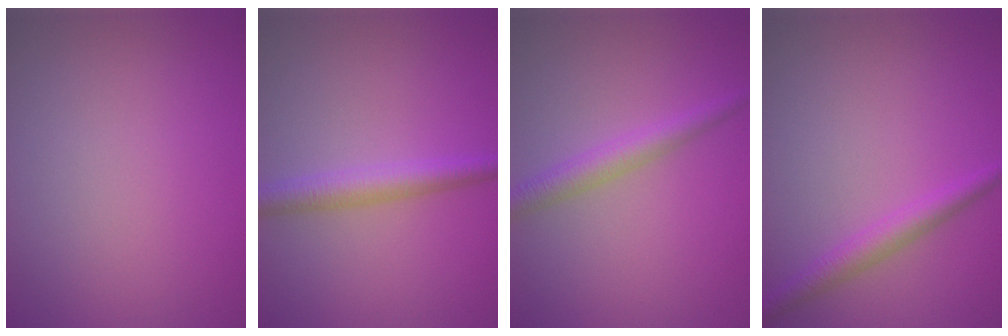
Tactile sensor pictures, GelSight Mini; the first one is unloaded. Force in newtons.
{"total": 2.9, "press": 2.9, "slide": 0.1}
{"total": 2.5, "press": 2.5, "slide": 0.1}
{"total": 2.3, "press": 2.3, "slide": 0.1}